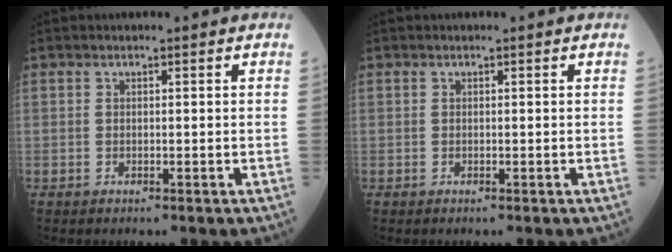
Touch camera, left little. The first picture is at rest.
{"total": 0.0}